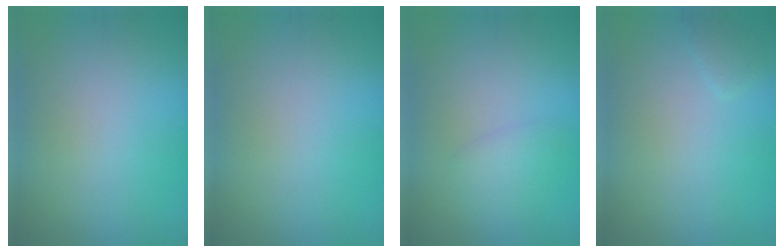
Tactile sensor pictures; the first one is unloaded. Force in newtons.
{"total": 0.0}
{"total": 1.3, "press": 1.3, "slide": 0.1}
{"total": 0.8, "press": 0.8, "slide": 0.1}